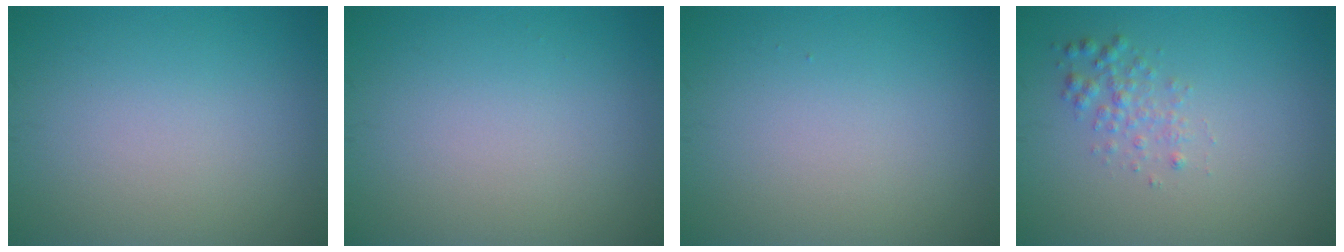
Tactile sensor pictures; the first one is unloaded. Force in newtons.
{"total": 0.0}
{"total": 0.0}
{"total": 1.7, "press": 1.7, "slide": 0.0}